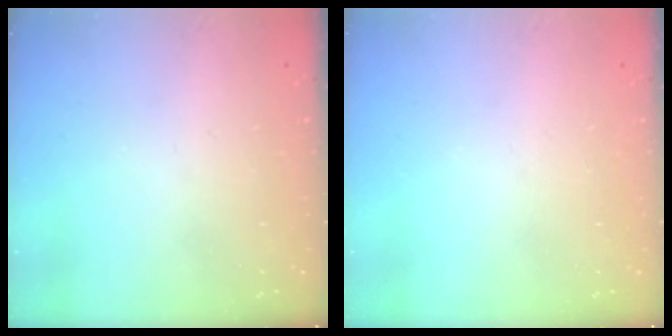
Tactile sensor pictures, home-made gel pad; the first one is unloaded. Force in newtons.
{"total": 0.0}